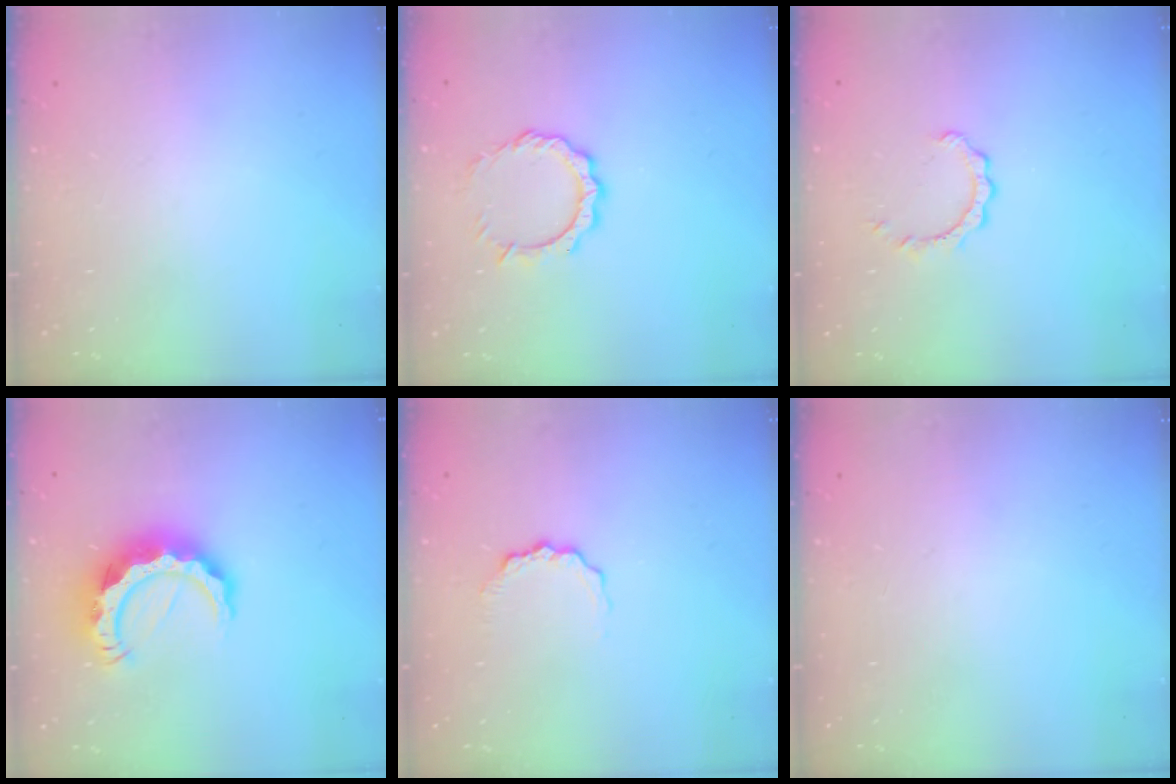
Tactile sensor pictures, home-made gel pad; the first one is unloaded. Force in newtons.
{"total": 7.8, "press": 7.8, "slide": 0.6}
{"total": 2.6, "press": 2.6, "slide": 0.2}
{"total": 12.4, "press": 12.3, "slide": 1.4}
{"total": 5.2, "press": 5.2, "slide": 0.4}
{"total": 0.0}